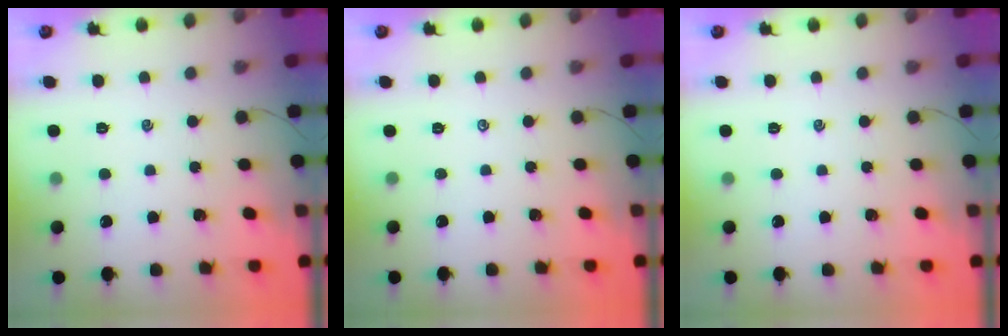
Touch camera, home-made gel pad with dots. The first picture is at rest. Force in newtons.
{"total": 0.0}
{"total": 0.0}